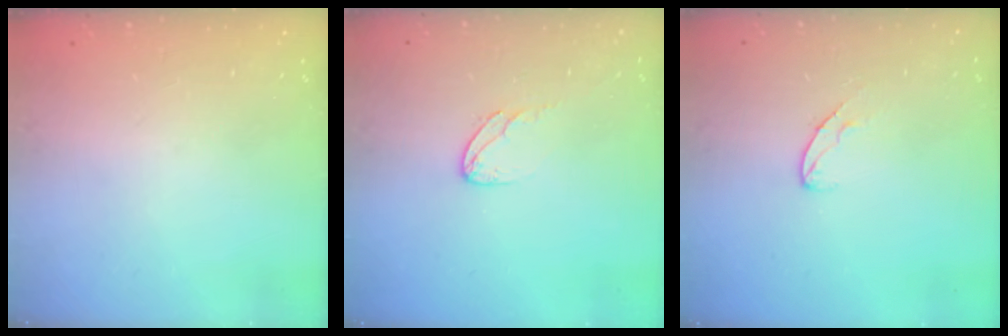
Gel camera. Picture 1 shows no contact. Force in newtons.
{"total": 4.3, "press": 4.3, "slide": 0.2}
{"total": 7.0, "press": 7.0, "slide": 0.6}